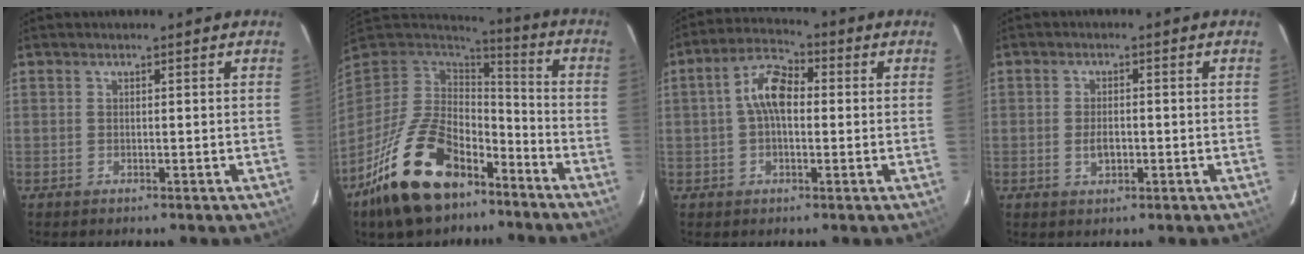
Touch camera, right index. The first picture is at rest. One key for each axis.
{"total": 22.0, "fx": -13.2, "fy": 11.7, "fz": 13.2, "tx": -0.267, "ty": -0.007, "tz": -0.213}
{"total": 7.7, "fx": 0.4, "fy": 4.1, "fz": 6.5, "tx": -0.127, "ty": 0.024, "tz": 0.003}
{"total": 3.1, "fx": -0.8, "fy": 1.7, "fz": 2.5, "tx": -0.047, "ty": 0.000, "tz": -0.012}